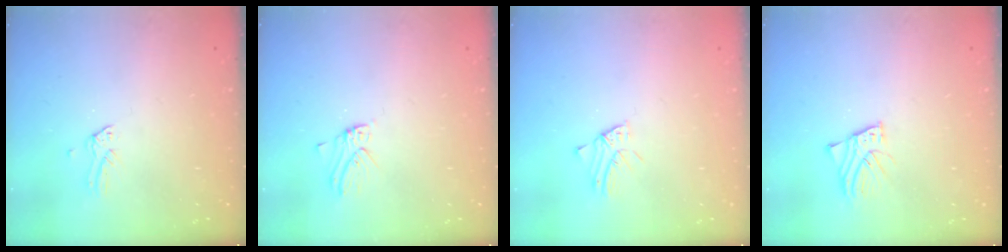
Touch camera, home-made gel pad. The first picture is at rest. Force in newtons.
{"total": 2.2, "press": 2.2, "slide": 0.3}
{"total": 1.4, "press": 1.4, "slide": 0.0}
{"total": 2.7, "press": 2.7, "slide": 0.2}